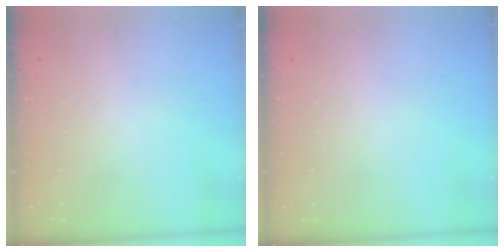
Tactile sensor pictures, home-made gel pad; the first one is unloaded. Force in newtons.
{"total": 0.0}